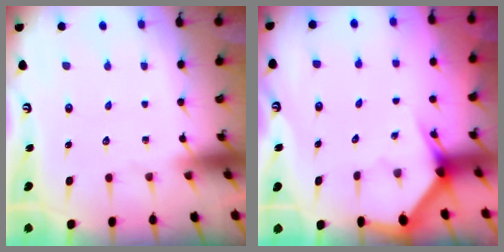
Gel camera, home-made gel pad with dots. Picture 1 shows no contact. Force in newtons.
{"total": 3.0, "press": 3.0, "slide": 0.1}